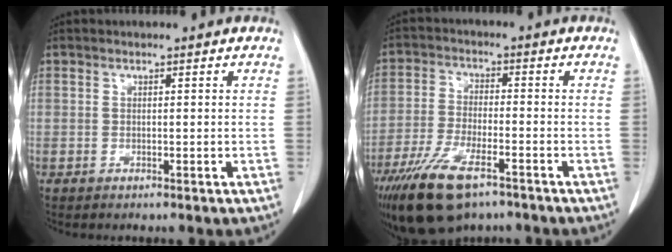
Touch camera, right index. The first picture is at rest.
{"total": 11.7, "force": [-7.7, 3.6, 8.0], "torque": [-0.159, -0.021, -0.136]}